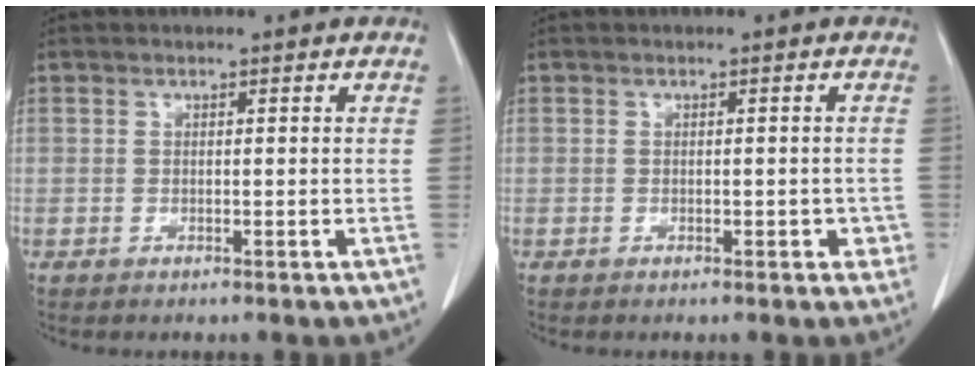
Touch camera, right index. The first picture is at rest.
{"total": 2.2, "force": [-0.6, 1.4, 1.5], "torque": [-0.008, 0.012, -0.003]}